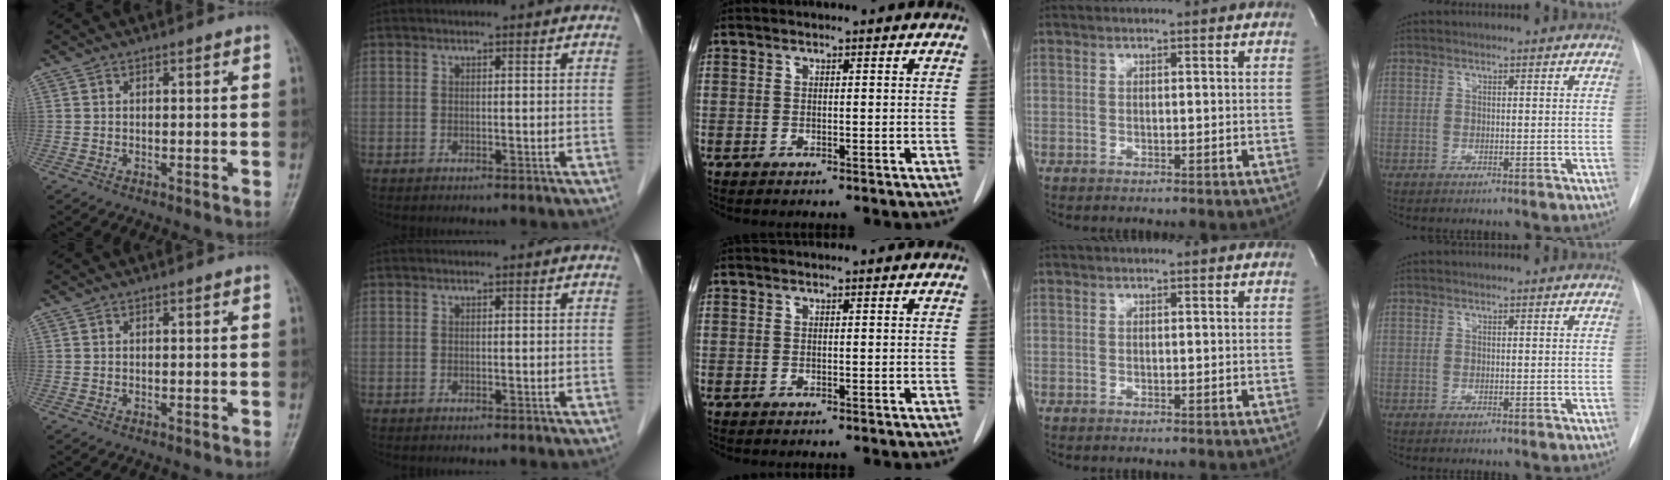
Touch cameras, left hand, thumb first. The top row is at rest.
{}